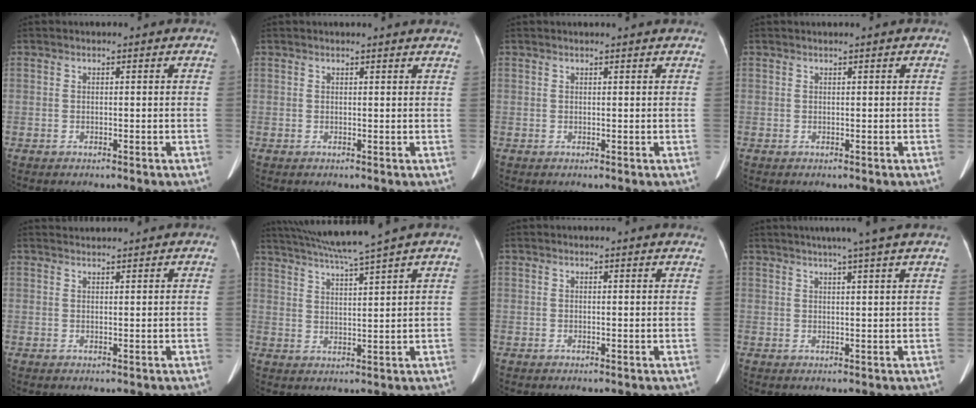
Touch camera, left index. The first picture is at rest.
{"total": 4.2, "force": [4.1, 0.3, 0.9], "torque": [-0.013, -0.001, 0.028]}
{"total": 2.0, "force": [2.0, 0.1, 0.5], "torque": [-0.013, 0.010, 0.021]}
{"total": 0.0}
{"total": 2.2, "force": [2.2, -0.2, -0.1], "torque": [-0.002, 0.021, 0.043]}
{"total": 9.2, "force": [7.8, -2.2, 4.3], "torque": [-0.077, 0.003, 0.131]}
{"total": 4.0, "force": [3.9, 0.3, 0.9], "torque": [-0.014, 0.000, 0.028]}
{"total": 7.3, "force": [5.8, -1.2, 4.3], "torque": [-0.059, 0.016, 0.070]}